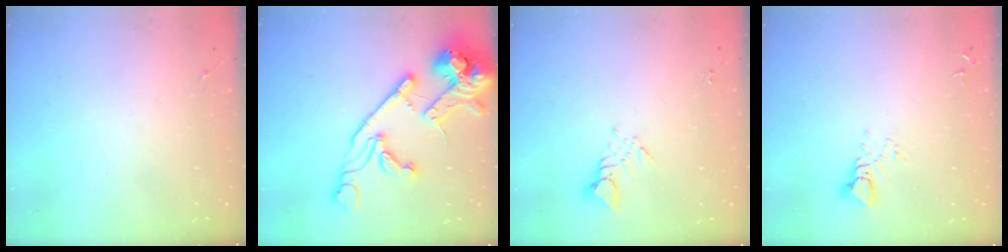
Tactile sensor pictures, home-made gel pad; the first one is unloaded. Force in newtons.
{"total": 23.6, "press": 23.4, "slide": 3.5}
{"total": 3.5, "press": 3.5, "slide": 0.3}
{"total": 5.3, "press": 5.3, "slide": 0.3}